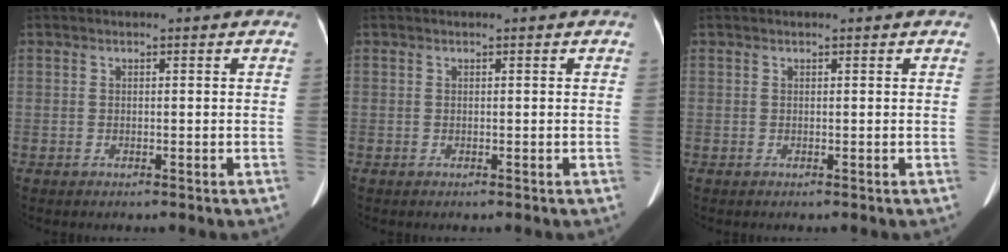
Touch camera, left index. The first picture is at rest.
{"total": 0.0}
{"total": 0.0}